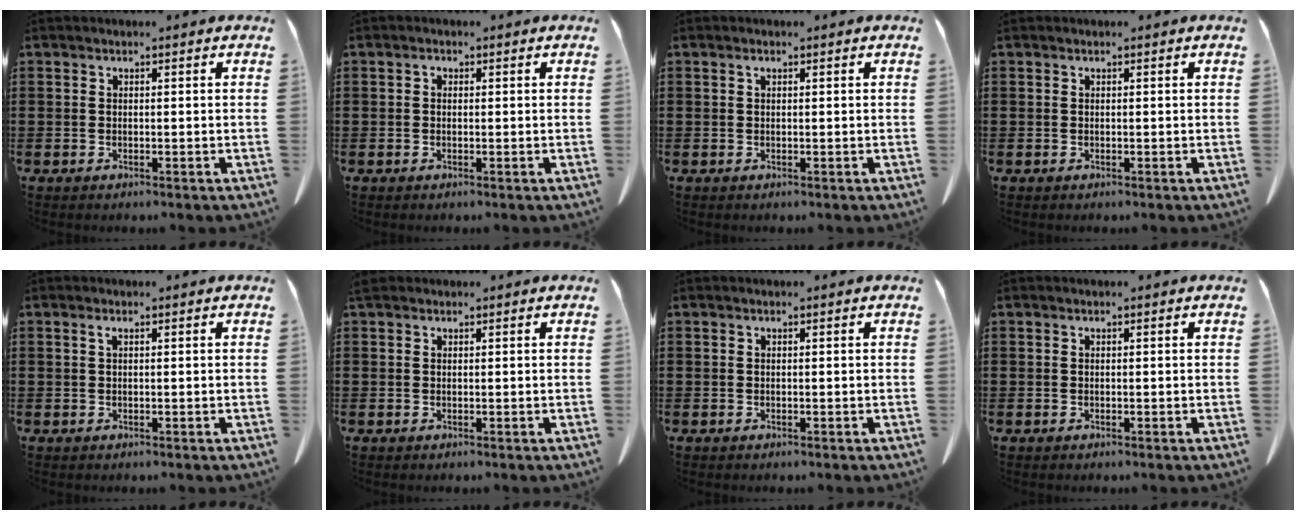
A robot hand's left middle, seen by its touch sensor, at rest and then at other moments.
{"total": 0.7, "force": [-0.1, 0.5, 0.4], "torque": [-0.010, 0.002, -0.002]}
{"total": 0.6, "force": [0.3, 0.2, 0.5], "torque": [-0.011, 0.000, 0.006]}
{"total": 0.0}
{"total": 0.8, "force": [0.4, 0.2, 0.7], "torque": [-0.016, 0.000, 0.007]}
{"total": 1.1, "force": [0.9, 0.7, 0.3], "torque": [-0.012, 0.002, 0.017]}
{"total": 0.0}
{"total": 0.0}